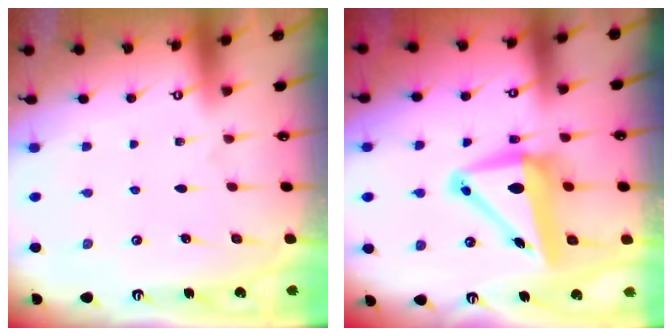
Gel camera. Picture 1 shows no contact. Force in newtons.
{"total": 10.6, "press": 10.4, "slide": 2.2}